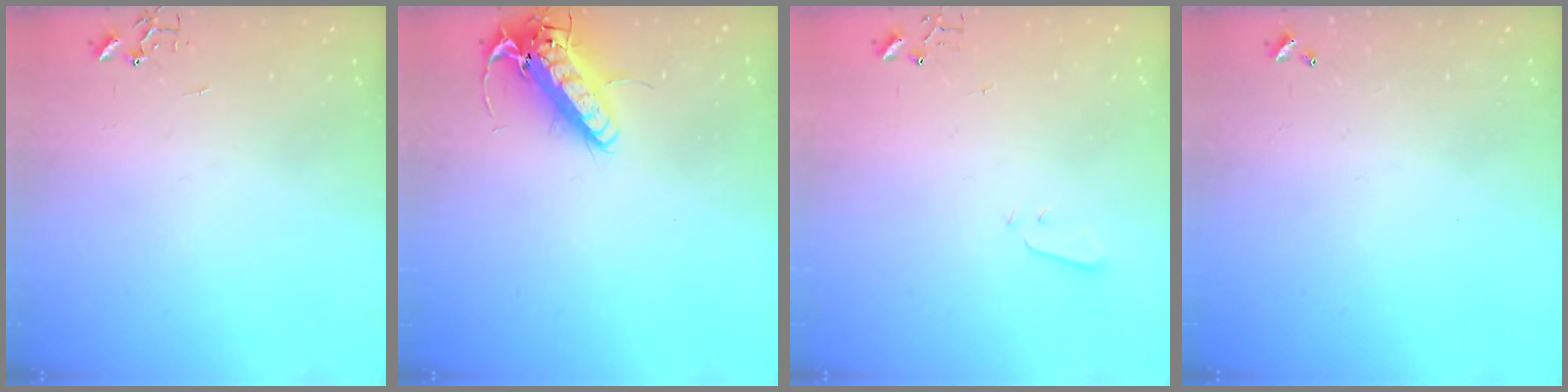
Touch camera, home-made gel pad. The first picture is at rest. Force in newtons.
{"total": 15.9, "press": 15.7, "slide": 2.8}
{"total": 2.1, "press": 2.1, "slide": 0.3}
{"total": 0.0}